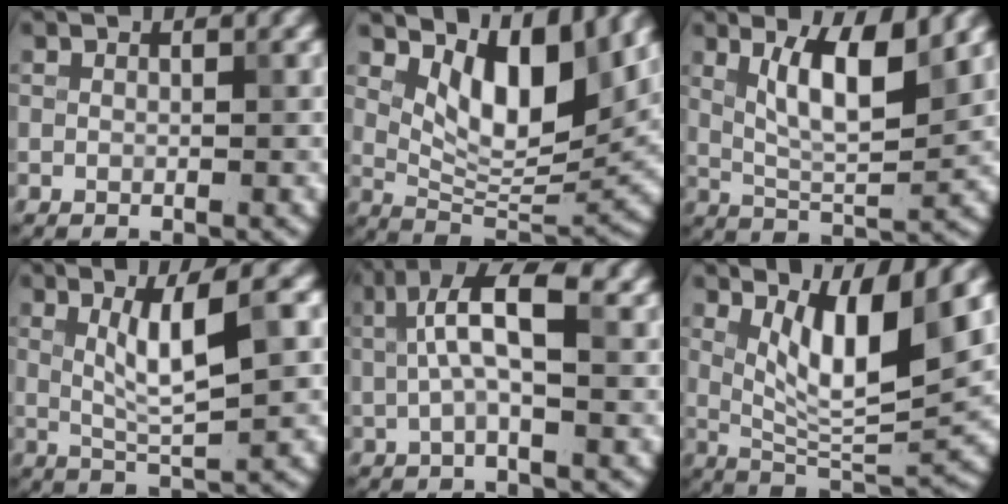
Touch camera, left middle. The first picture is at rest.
{"total": 7.6, "force": [3.5, 3.2, 6.0], "torque": [-0.093, -0.014, 0.058]}
{"total": 6.1, "force": [2.4, 1.7, 5.4], "torque": [-0.098, -0.003, 0.045]}
{"total": 5.3, "force": [1.3, 0.9, 5.1], "torque": [-0.093, 0.000, 0.028]}
{"total": 5.8, "force": [1.3, 1.9, 5.4], "torque": [-0.105, 0.014, 0.017]}
{"total": 7.6, "force": [2.8, 1.7, 6.9], "torque": [-0.114, -0.014, 0.054]}